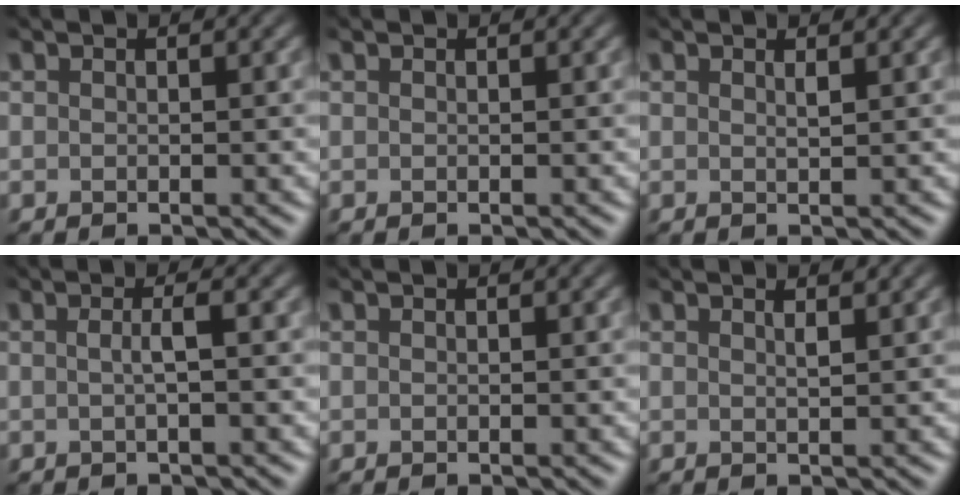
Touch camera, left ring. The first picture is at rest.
{"total": 0.0}
{"total": 0.7, "force": [0.5, 0.0, 0.5], "torque": [-0.007, -0.003, 0.009]}
{"total": 1.7, "force": [-0.1, 0.4, 1.7], "torque": [-0.028, 0.001, -0.005]}
{"total": 0.0}
{"total": 1.0, "force": [0.7, 0.1, 0.7], "torque": [-0.008, 0.000, 0.010]}